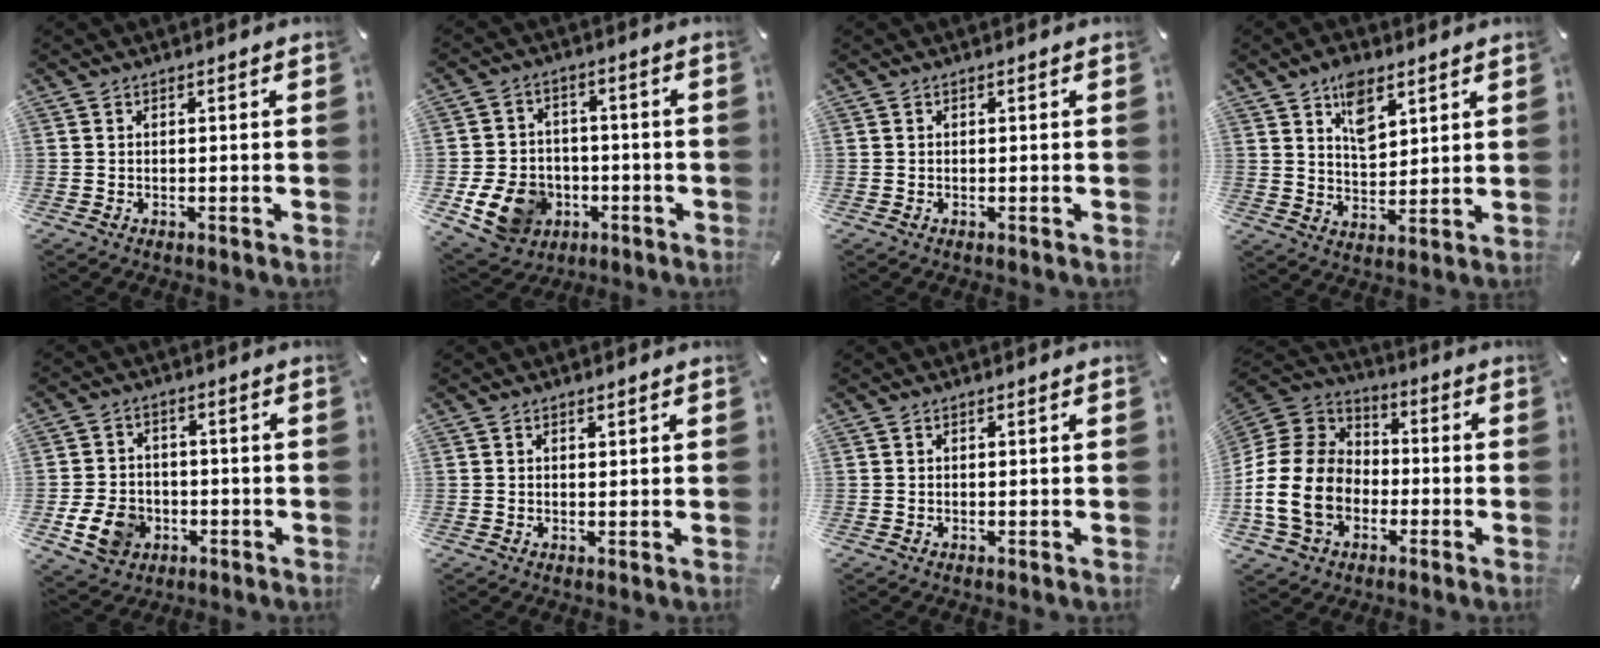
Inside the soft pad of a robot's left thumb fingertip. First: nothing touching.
{"total": 12.3, "force": [-4.2, 9.8, 6.1], "torque": [-0.125, 0.023, -0.068]}
{"total": 0.0}
{"total": 8.3, "force": [4.8, 4.9, 4.6], "torque": [-0.067, -0.020, 0.083]}
{"total": 9.0, "force": [-2.7, 7.3, 4.5], "torque": [-0.091, 0.012, -0.049]}
{"total": 0.7, "force": [0.4, 0.4, 0.2], "torque": [-0.005, 0.001, 0.008]}
{"total": 0.0}
{"total": 17.0, "force": [-4.7, 13.4, 9.3], "torque": [-0.207, 0.037, -0.088]}